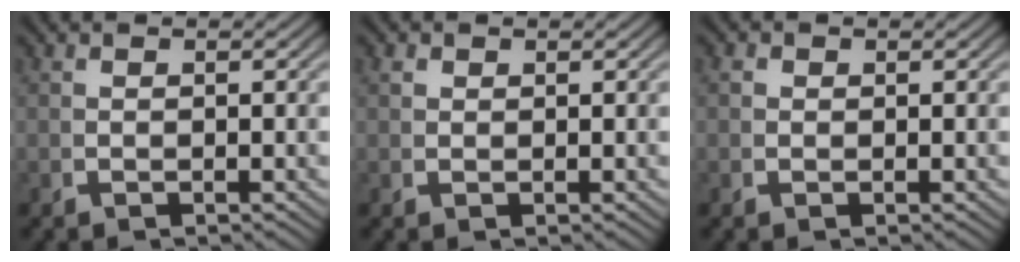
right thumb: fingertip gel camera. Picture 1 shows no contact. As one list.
[{"total": 1.0, "force": [0.8, 0.7, 0.2], "torque": [-0.006, -0.005, 0.021]}, {"total": 1.4, "force": [0.4, 1.3, 0.4], "torque": [-0.012, -0.006, 0.007]}]